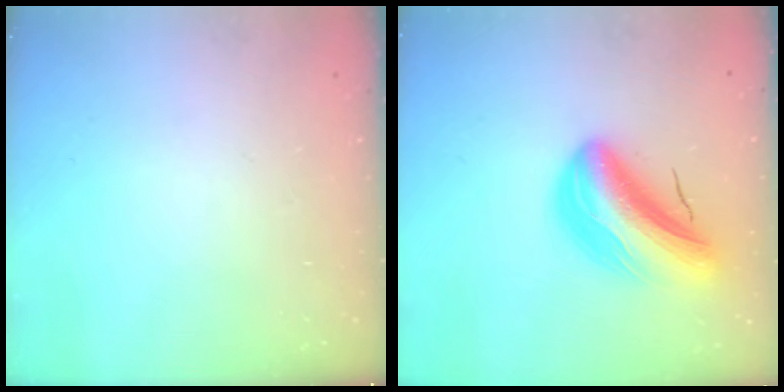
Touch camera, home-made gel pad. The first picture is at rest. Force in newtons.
{"total": 15.2, "press": 14.6, "slide": 4.3}